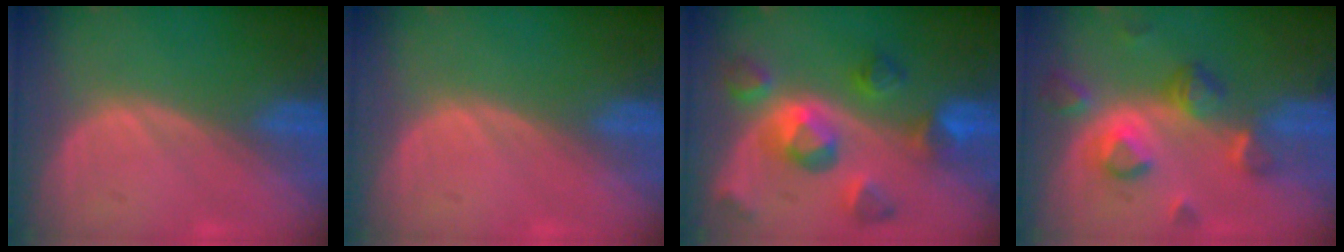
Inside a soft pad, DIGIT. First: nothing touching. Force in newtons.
{"total": 0.0}
{"total": 9.5, "press": 8.6, "slide": 3.9}
{"total": 8.0, "press": 7.1, "slide": 3.7}